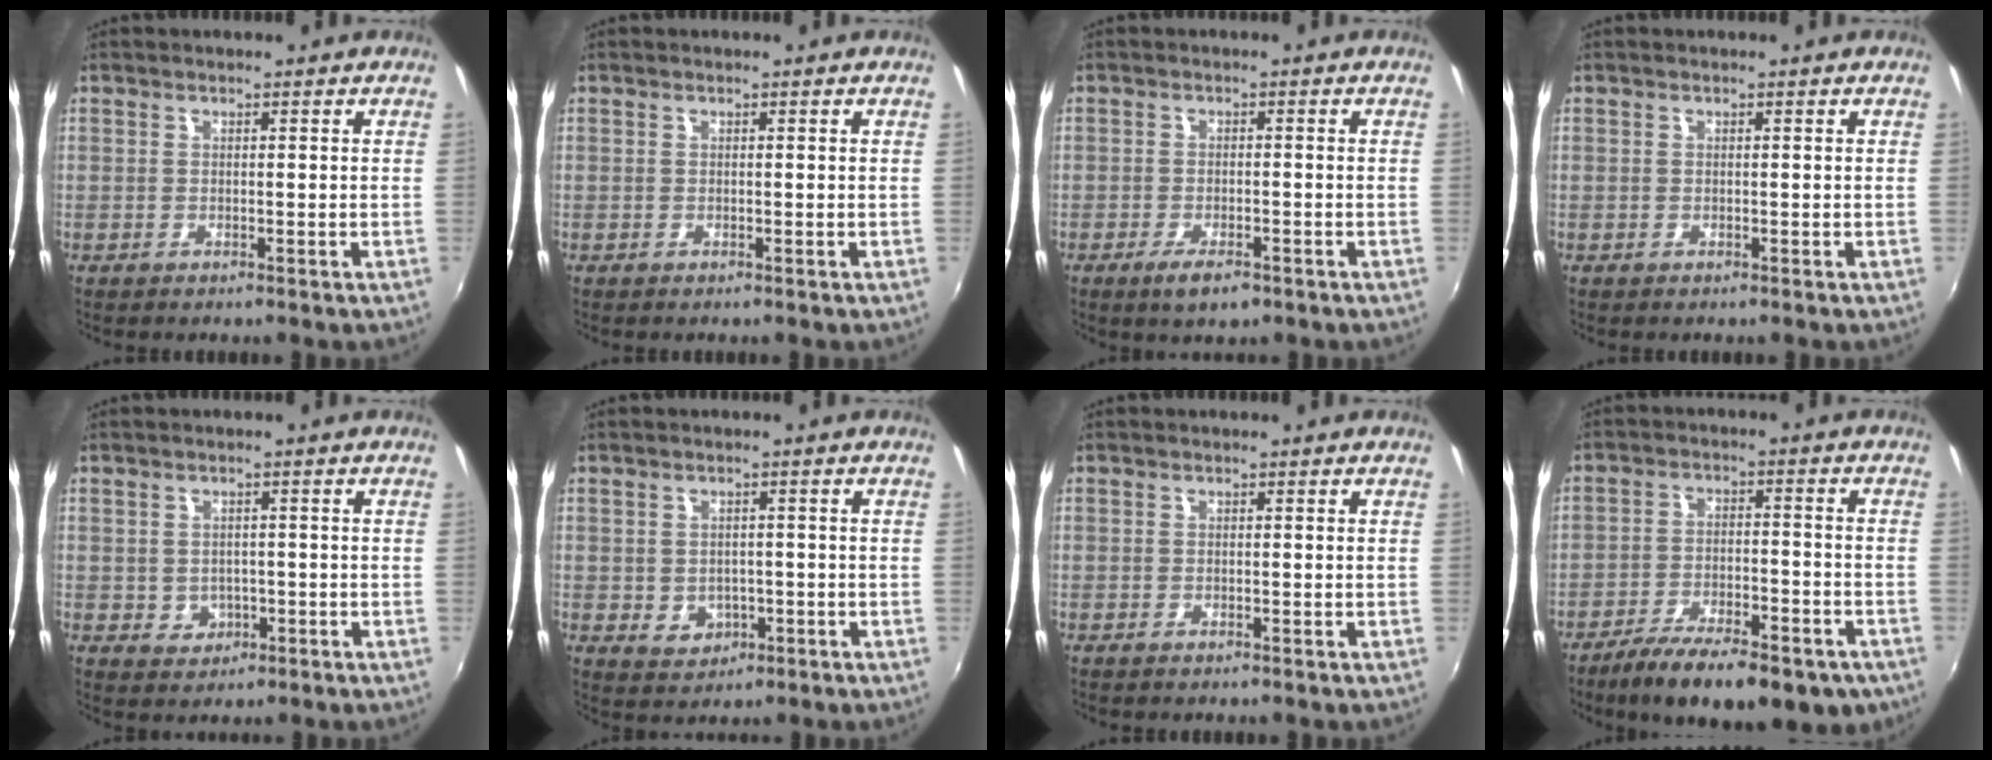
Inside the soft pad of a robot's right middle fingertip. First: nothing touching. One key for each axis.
{"total": 0.0}
{"total": 4.3, "fx": -2.7, "fy": 1.5, "fz": 3.1, "tx": -0.070, "ty": -0.010, "tz": -0.046}
{"total": 0.0}
{"total": 3.4, "fx": -0.6, "fy": 3.2, "fz": 1.1, "tx": -0.025, "ty": 0.004, "tz": 0.000}
{"total": 4.4, "fx": -1.0, "fy": 3.8, "fz": 1.9, "tx": -0.042, "ty": 0.003, "tz": -0.002}
{"total": 0.0}
{"total": 18.5, "fx": -12.9, "fy": 6.5, "fz": 11.5, "tx": -0.199, "ty": -0.037, "tz": -0.185}